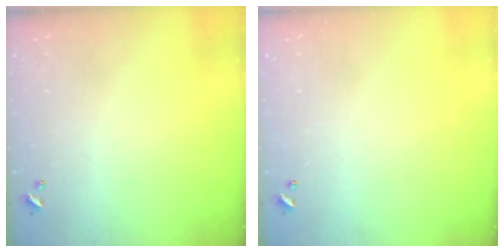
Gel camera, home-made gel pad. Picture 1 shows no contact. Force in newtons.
{"total": 0.0}